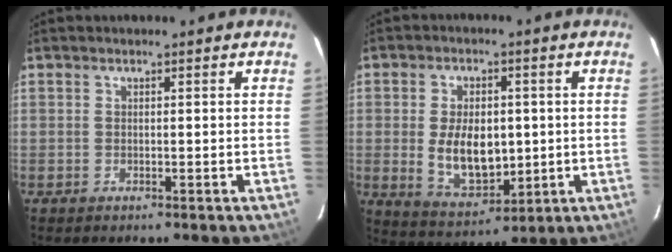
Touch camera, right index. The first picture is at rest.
{"total": 11.0, "force": [-0.3, 6.4, 9.0], "torque": [-0.175, -0.006, 0.011]}